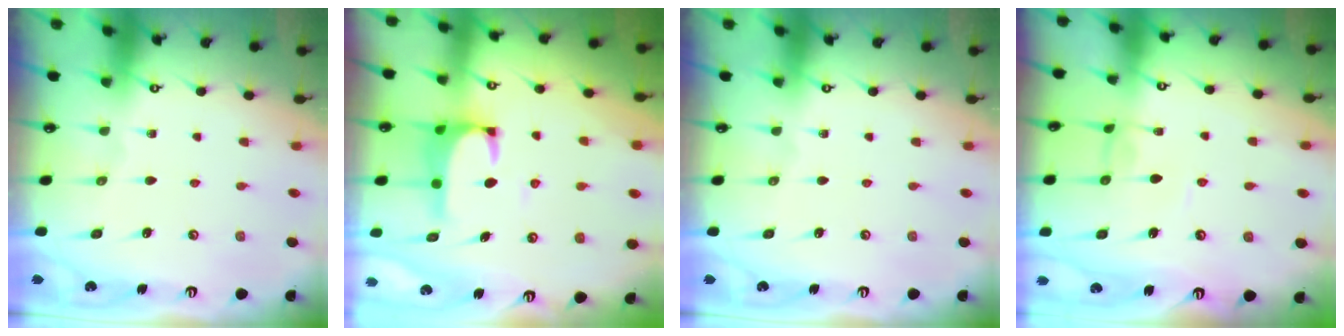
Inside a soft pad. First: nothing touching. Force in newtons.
{"total": 2.5, "press": 2.4, "slide": 0.7}
{"total": 0.0}
{"total": 2.0, "press": 2.0, "slide": 0.2}